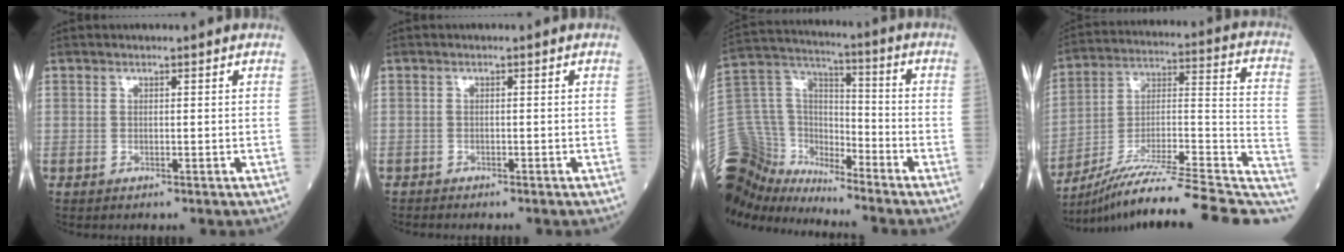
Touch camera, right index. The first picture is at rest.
{"total": 1.0, "force": [-1.0, 0.0, -0.2], "torque": [-0.004, -0.003, -0.021]}
{"total": 18.4, "force": [-17.1, 4.6, 5.0], "torque": [-0.128, 0.039, -0.315]}
{"total": 25.0, "force": [-20.2, 1.6, 14.7], "torque": [-0.183, 0.018, -0.318]}